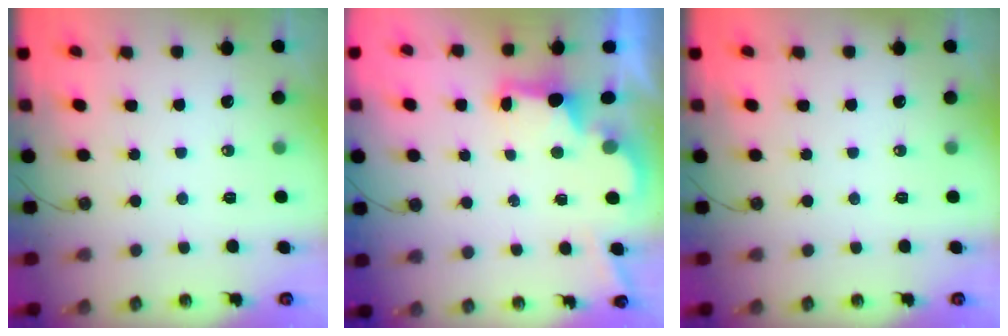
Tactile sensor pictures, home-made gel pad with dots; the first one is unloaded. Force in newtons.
{"total": 2.5, "press": 2.4, "slide": 0.7}
{"total": 0.0}